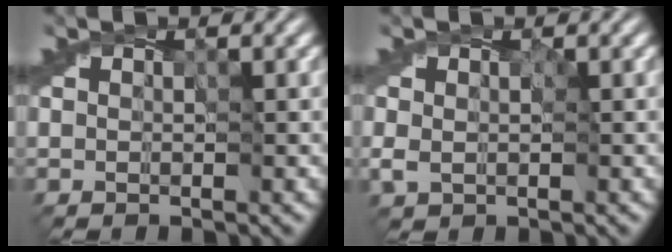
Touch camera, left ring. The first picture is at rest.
{"total": 1.3, "force": [-0.1, 1.1, 0.8], "torque": [-0.018, 0.001, -0.007]}